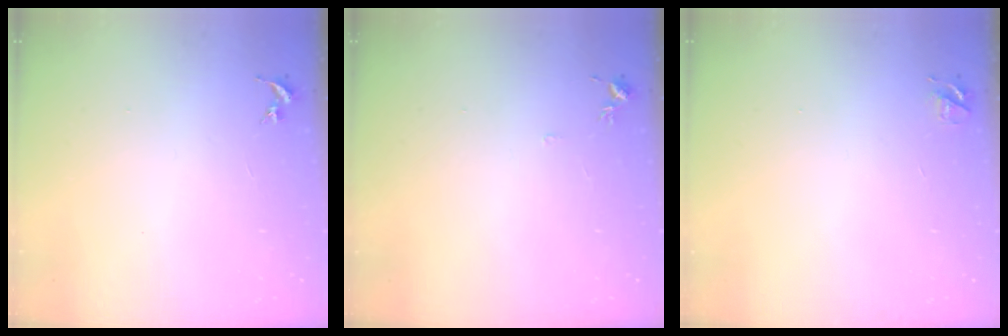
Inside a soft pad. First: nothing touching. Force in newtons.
{"total": 4.3, "press": 4.2, "slide": 0.6}
{"total": 4.7, "press": 4.7, "slide": 0.6}